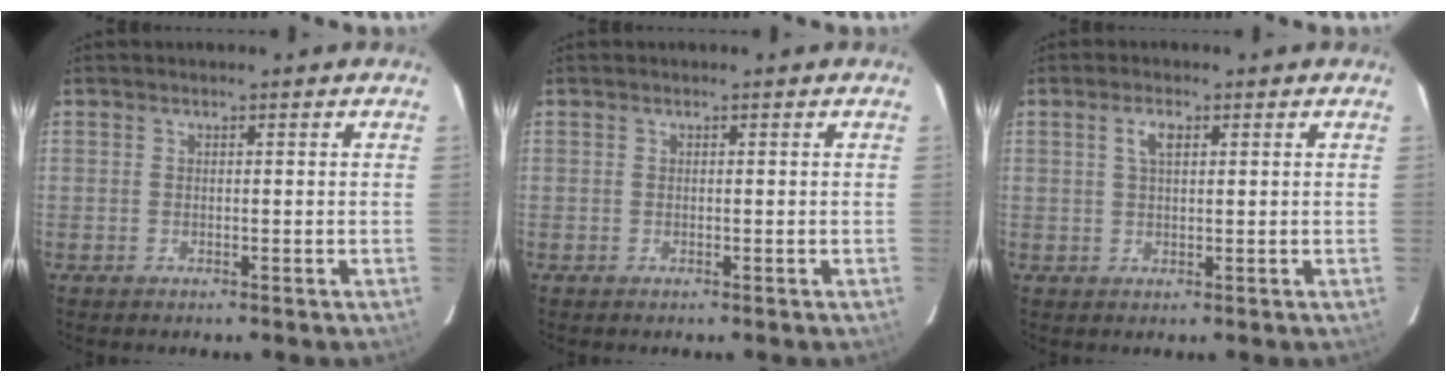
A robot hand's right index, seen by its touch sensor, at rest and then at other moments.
{"total": 0.0}
{"total": 2.7, "force": [1.0, 1.2, 2.3], "torque": [-0.044, 0.007, 0.019]}